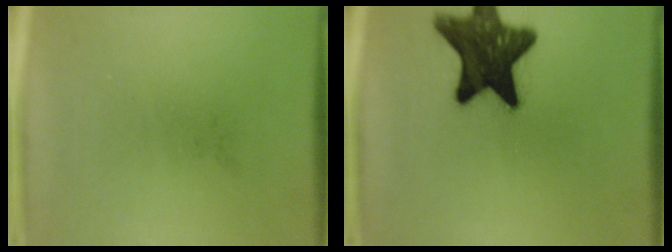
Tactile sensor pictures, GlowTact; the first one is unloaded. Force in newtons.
{"total": 15.8}